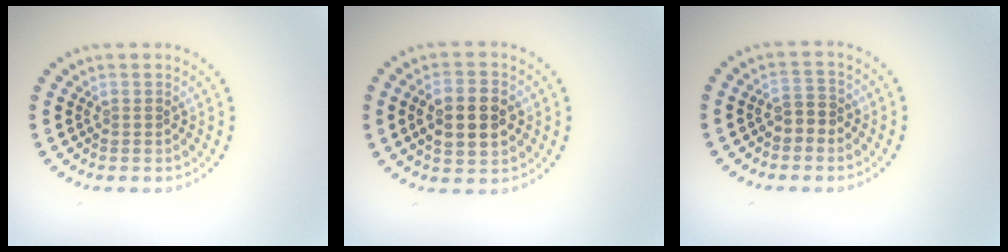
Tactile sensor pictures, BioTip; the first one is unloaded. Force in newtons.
{"total": 4.8, "press": 4.8, "slide": 0.3}
{"total": 1.8, "press": 1.7, "slide": 0.7}